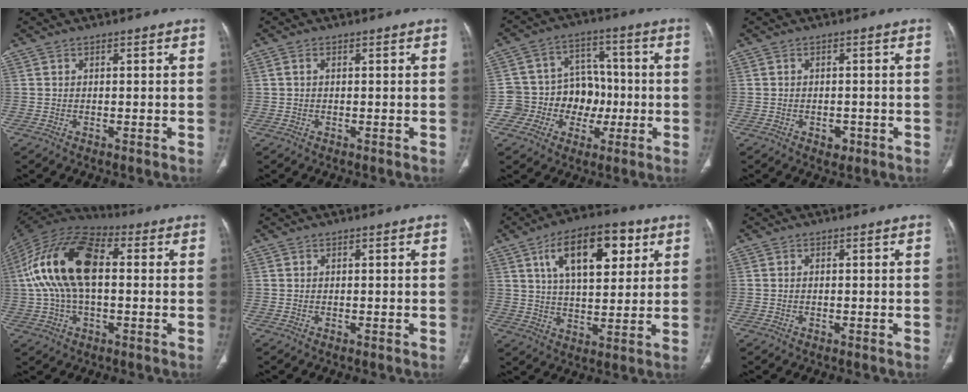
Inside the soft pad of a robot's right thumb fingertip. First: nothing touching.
{"total": 0.8, "force": [0.1, 0.5, 0.6], "torque": [-0.014, 0.005, 0.002]}
{"total": 12.0, "force": [-2.5, 10.7, 4.8], "torque": [-0.016, 0.044, -0.037]}
{"total": 2.2, "force": [-0.9, 1.5, 1.2], "torque": [-0.009, 0.003, -0.008]}
{"total": 19.5, "force": [1.9, 10.4, 16.4], "torque": [-0.326, 0.035, 0.026]}
{"total": 0.0}
{"total": 16.2, "force": [6.6, 7.8, 12.5], "torque": [-0.165, -0.011, 0.106]}
{"total": 0.0}